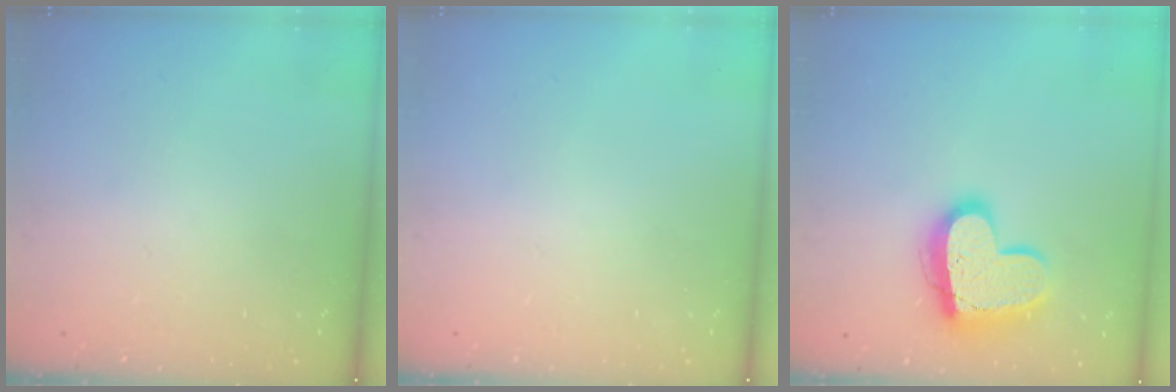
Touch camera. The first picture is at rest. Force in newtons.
{"total": 0.0}
{"total": 16.8, "press": 16.7, "slide": 1.5}